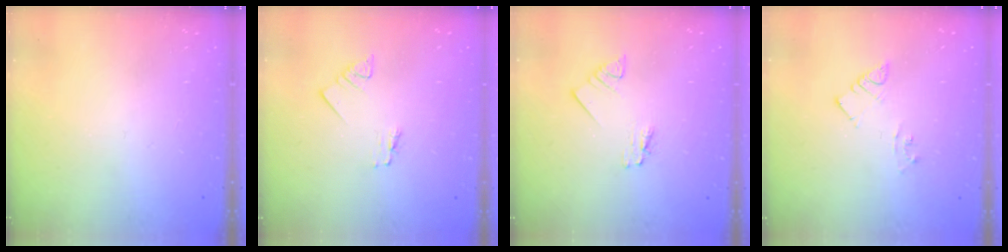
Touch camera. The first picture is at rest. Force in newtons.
{"total": 2.7, "press": 2.7, "slide": 0.3}
{"total": 2.4, "press": 2.4, "slide": 0.1}
{"total": 5.0, "press": 4.9, "slide": 0.7}